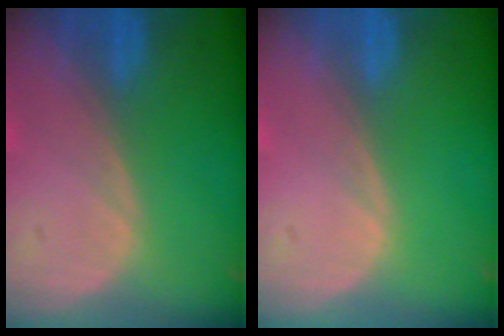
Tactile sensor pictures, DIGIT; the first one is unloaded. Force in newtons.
{"total": 0.0}